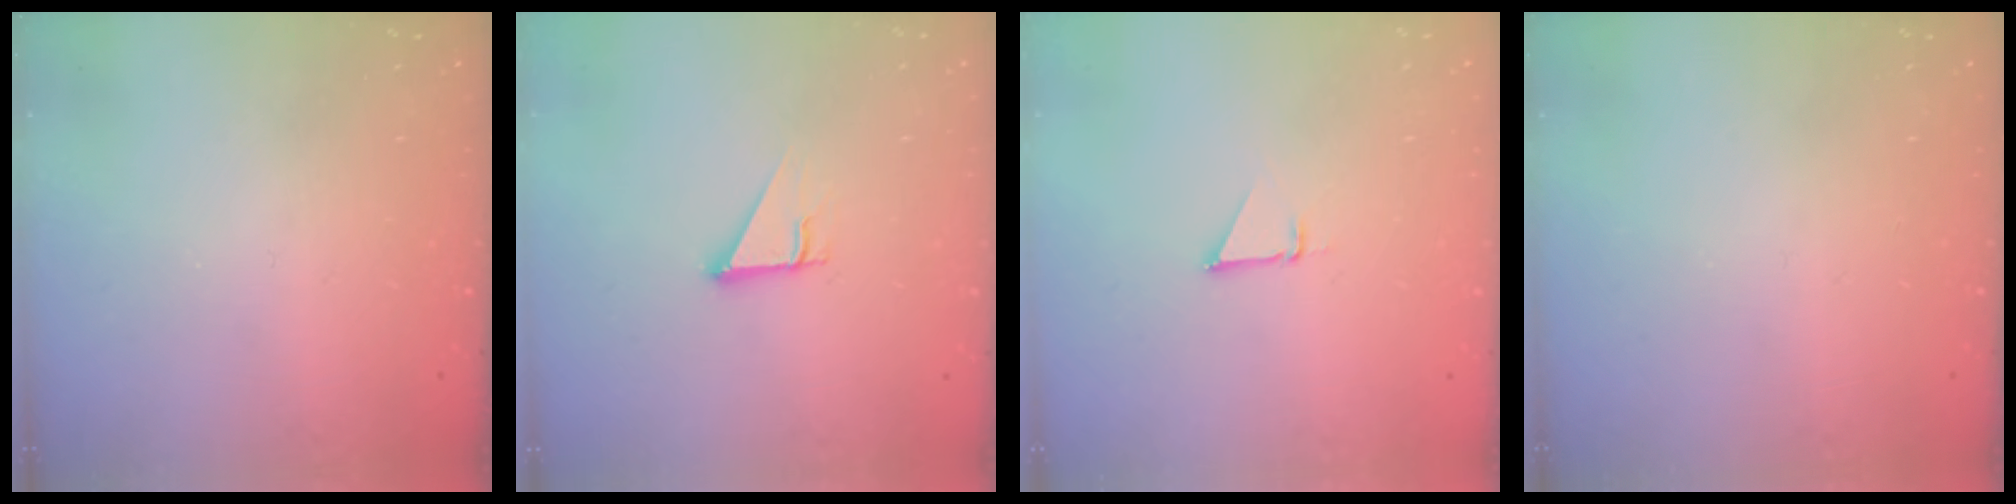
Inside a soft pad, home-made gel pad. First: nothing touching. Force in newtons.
{"total": 2.5, "press": 2.5, "slide": 0.2}
{"total": 1.5, "press": 1.5, "slide": 0.0}
{"total": 0.0}